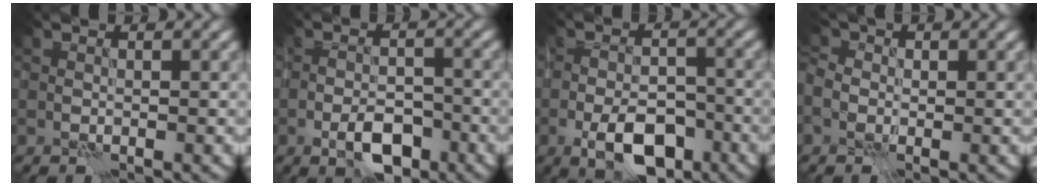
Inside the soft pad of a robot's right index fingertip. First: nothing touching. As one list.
[{"total": 4.2, "force": [-2.3, 1.9, 2.9], "torque": [-0.043, 0.000, -0.038]}, {"total": 6.5, "force": [-3.4, 3.0, 4.6], "torque": [-0.073, -0.002, -0.060]}, {"total": 1.8, "force": [-0.2, 1.6, 0.9], "torque": [-0.015, 0.004, -0.009]}]